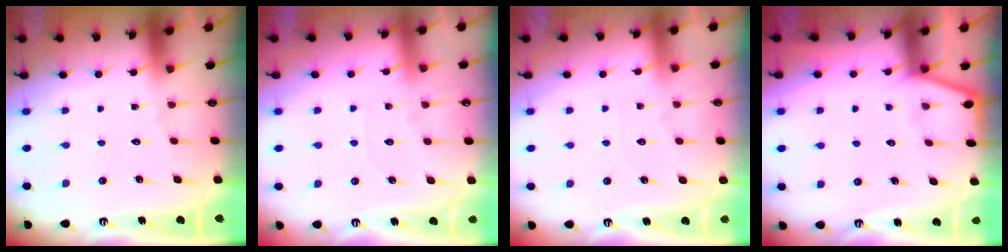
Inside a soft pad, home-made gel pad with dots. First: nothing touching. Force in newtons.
{"total": 3.4, "press": 3.4, "slide": 0.6}
{"total": 2.0, "press": 2.0, "slide": 0.3}
{"total": 2.5, "press": 2.5, "slide": 0.3}